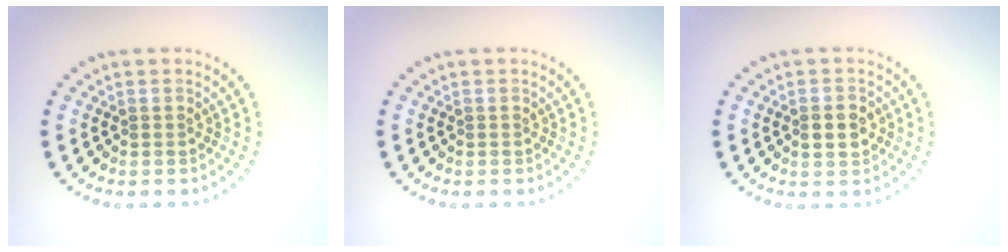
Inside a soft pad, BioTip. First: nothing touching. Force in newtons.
{"total": 0.0}
{"total": 2.7, "press": 2.7, "slide": 0.1}